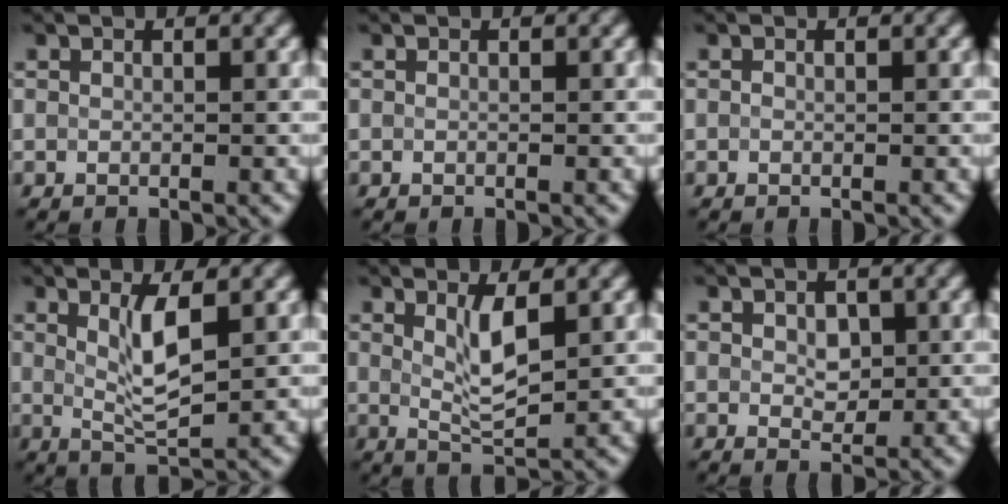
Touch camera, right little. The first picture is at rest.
{"total": 0.0}
{"total": 0.0}
{"total": 3.5, "force": [1.1, 0.8, 3.3], "torque": [-0.067, -0.006, 0.023]}
{"total": 3.1, "force": [1.1, 0.7, 2.8], "torque": [-0.059, -0.005, 0.024]}
{"total": 1.9, "force": [0.3, 1.3, 1.4], "torque": [-0.025, -0.001, 0.006]}